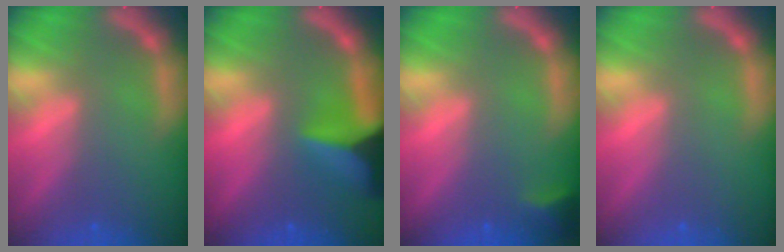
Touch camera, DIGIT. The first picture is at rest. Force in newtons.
{"total": 8.4}
{"total": 1.9}
{"total": 0.0}